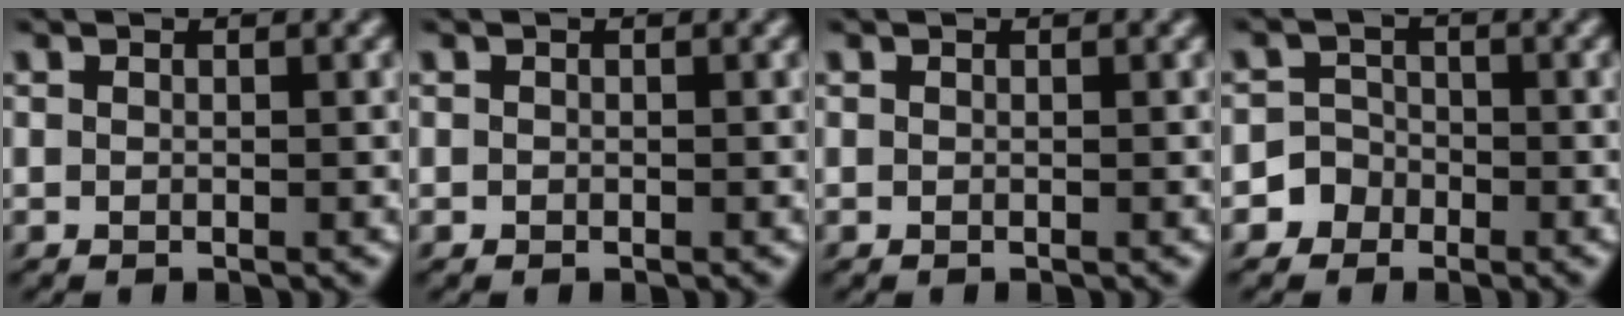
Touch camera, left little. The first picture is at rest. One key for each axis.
{"total": 0.0}
{"total": 0.0}
{"total": 3.1, "fx": -1.7, "fy": 2.6, "fz": -0.1, "tx": 0.036, "ty": 0.003, "tz": -0.038}